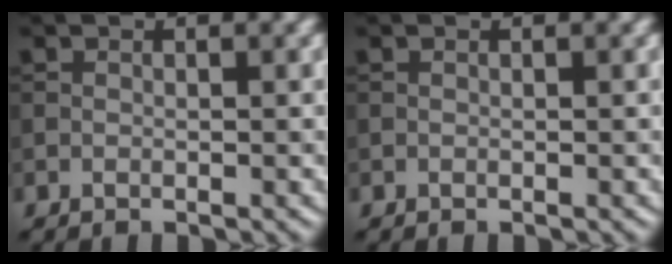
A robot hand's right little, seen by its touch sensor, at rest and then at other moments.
{"total": 0.0}